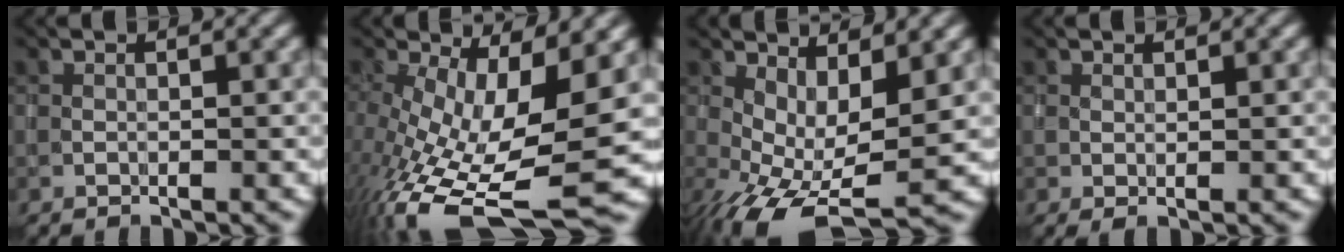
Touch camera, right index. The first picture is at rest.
{"total": 12.3, "force": [-2.4, 4.7, 11.1], "torque": [-0.208, -0.025, -0.035]}
{"total": 8.3, "force": [-1.5, 3.7, 7.3], "torque": [-0.139, -0.005, -0.021]}
{"total": 0.6, "force": [0.3, 0.1, 0.5], "torque": [-0.011, -0.001, 0.004]}